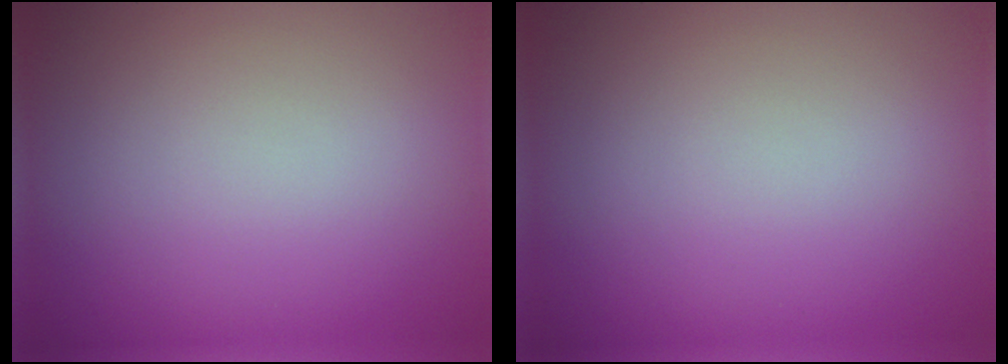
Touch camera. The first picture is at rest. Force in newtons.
{"total": 0.0}